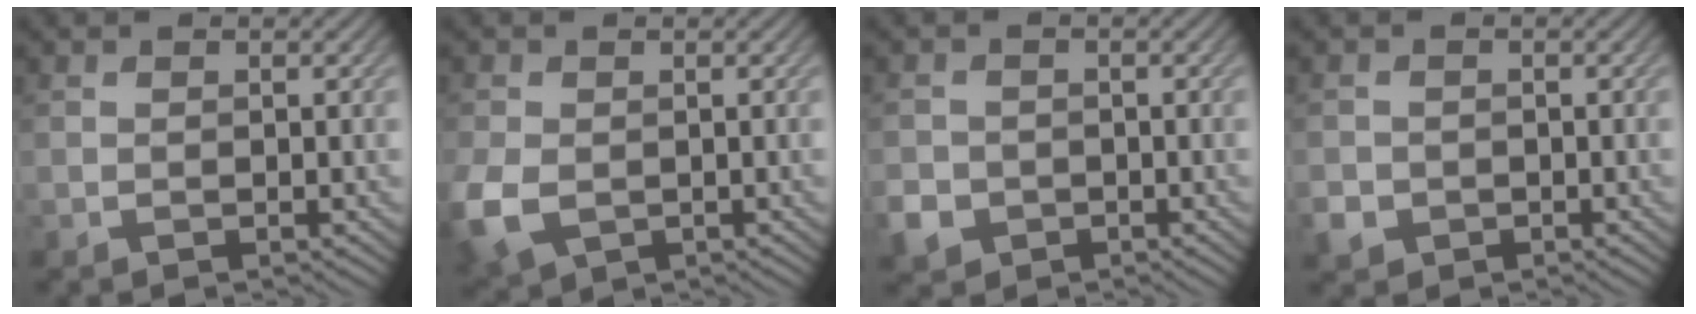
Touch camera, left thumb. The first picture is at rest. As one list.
[{"total": 6.2, "force": [-1.5, 4.5, 4.0], "torque": [-0.119, -0.018, -0.030]}, {"total": 3.8, "force": [-1.7, 3.2, 1.2], "torque": [-0.034, -0.011, -0.038]}, {"total": 2.7, "force": [-1.2, 2.3, 0.8], "torque": [-0.023, -0.010, -0.027]}]